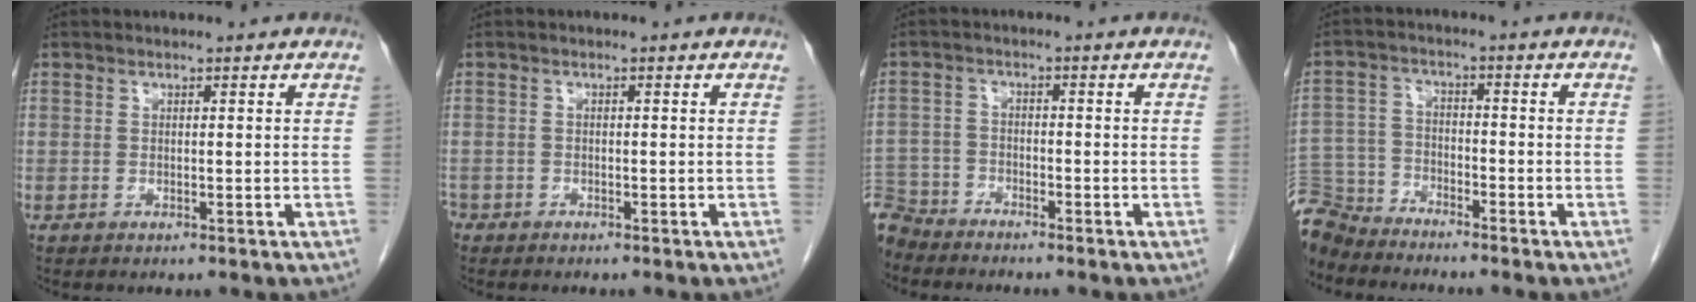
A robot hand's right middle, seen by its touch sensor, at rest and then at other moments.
{"total": 1.9, "force": [-1.4, 1.1, 0.3], "torque": [-0.015, -0.001, -0.027]}
{"total": 5.9, "force": [-5.7, 1.7, -0.2], "torque": [0.005, -0.005, -0.113]}
{"total": 7.6, "force": [-7.5, 1.6, 0.4], "torque": [-0.016, -0.005, -0.149]}